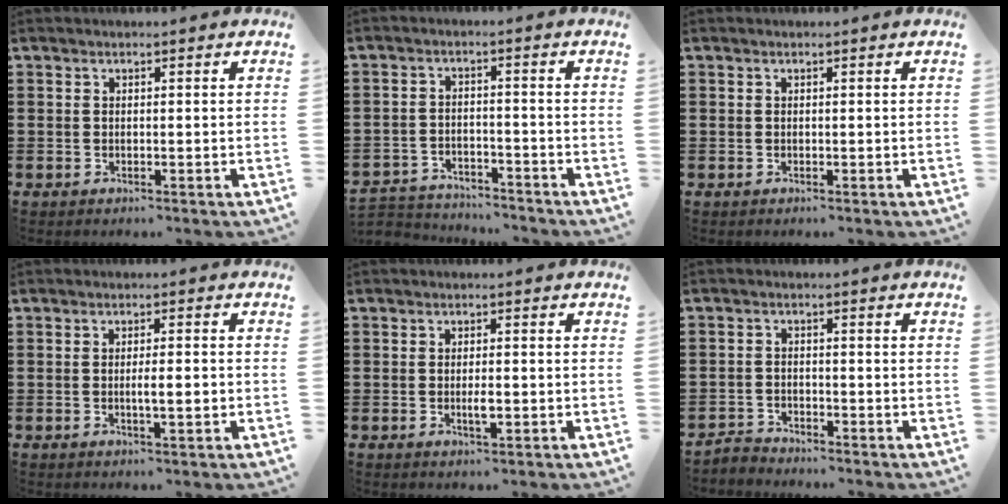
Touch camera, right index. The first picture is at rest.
{"total": 3.9, "force": [-3.8, 0.5, 0.0], "torque": [-0.007, 0.002, -0.082]}
{"total": 0.0}
{"total": 2.9, "force": [-0.4, 0.5, 2.8], "torque": [-0.050, 0.000, -0.008]}
{"total": 2.4, "force": [-0.6, 0.7, 2.2], "torque": [-0.040, 0.001, -0.011]}
{"total": 1.9, "force": [-1.9, 0.3, 0.0], "torque": [-0.008, 0.004, -0.041]}